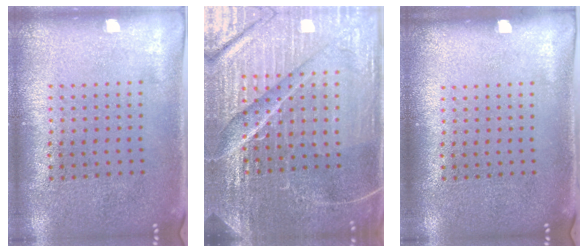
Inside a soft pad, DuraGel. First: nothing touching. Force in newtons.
{"total": 6.3, "press": 5.7, "slide": 2.9}
{"total": 0.0}